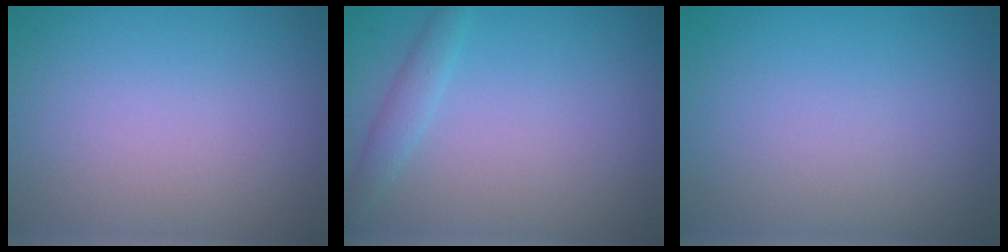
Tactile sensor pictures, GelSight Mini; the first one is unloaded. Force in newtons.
{"total": 1.6, "press": 1.6, "slide": 0.1}
{"total": 0.0}